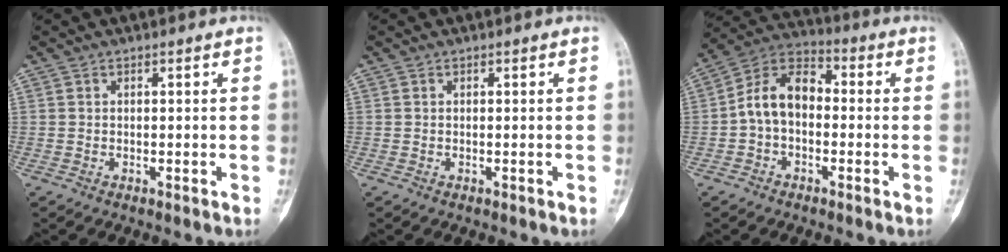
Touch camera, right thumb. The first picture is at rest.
{"total": 0.0}
{"total": 10.3, "force": [-0.8, 6.9, 7.6], "torque": [-0.123, 0.037, -0.031]}